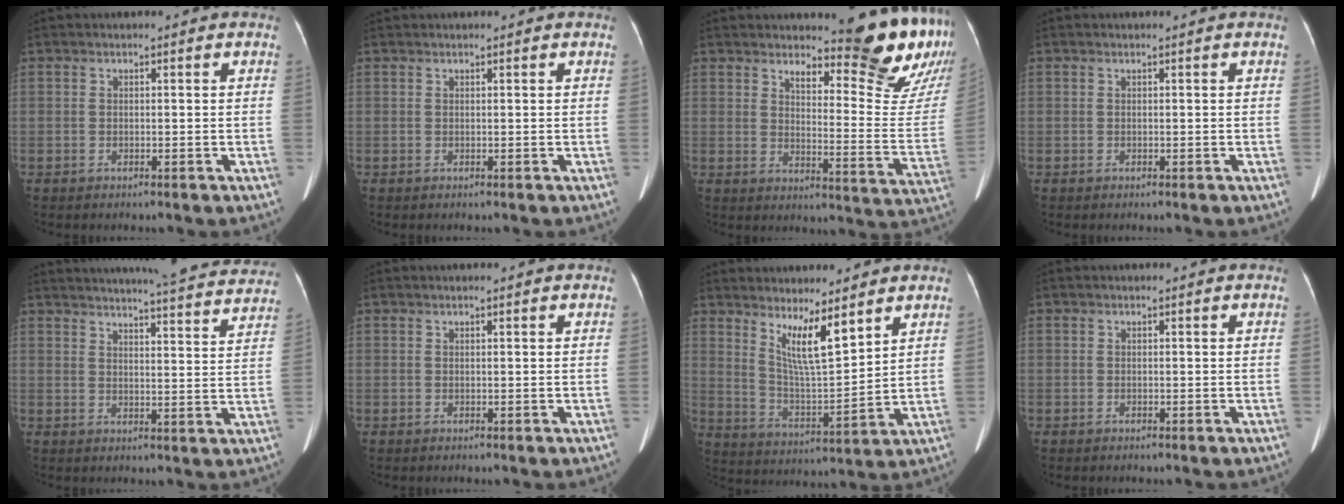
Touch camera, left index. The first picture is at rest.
{"total": 1.3, "force": [1.3, 0.0, 0.4], "torque": [-0.005, 0.019, 0.023]}
{"total": 16.5, "force": [14.6, 1.2, 7.6], "torque": [-0.095, -0.106, 0.171]}
{"total": 0.0}
{"total": 24.4, "force": [22.7, 2.3, 8.8], "torque": [-0.127, -0.036, 0.271]}
{"total": 1.0, "force": [0.9, -0.1, 0.6], "torque": [-0.009, 0.012, 0.017]}
{"total": 8.4, "force": [5.7, 1.0, 6.2], "torque": [-0.119, -0.017, 0.112]}
{"total": 0.0}